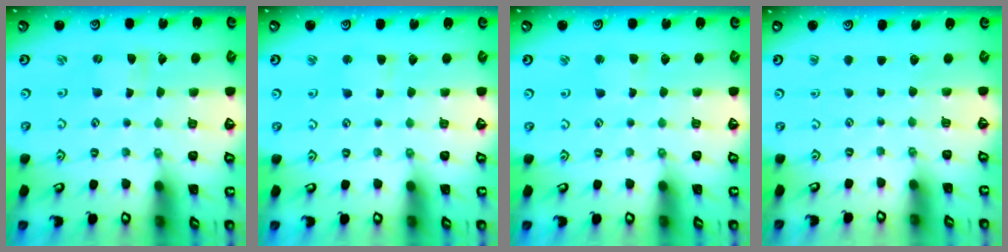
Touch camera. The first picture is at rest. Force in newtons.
{"total": 2.6, "press": 2.6, "slide": 0.4}
{"total": 2.3, "press": 2.3, "slide": 0.3}
{"total": 0.0}